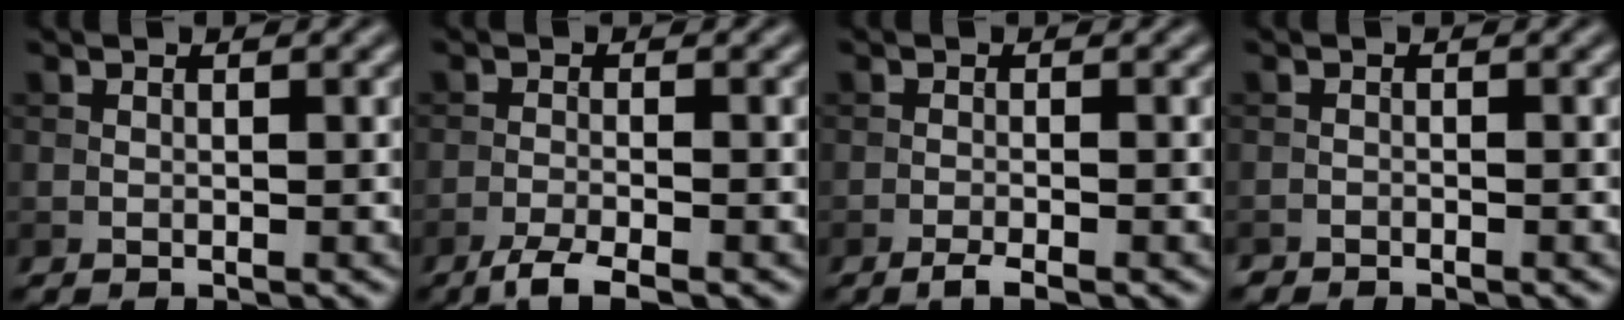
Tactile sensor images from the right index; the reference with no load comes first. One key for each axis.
{"total": 3.1, "fx": -2.3, "fy": 0.5, "fz": 2.0, "tx": -0.042, "ty": -0.004, "tz": -0.051}
{"total": 1.7, "fx": -1.2, "fy": 0.2, "fz": 1.2, "tx": -0.021, "ty": 0.000, "tz": -0.024}
{"total": 0.8, "fx": -0.8, "fy": 0.2, "fz": 0.0, "tx": 0.000, "ty": -0.002, "tz": -0.017}